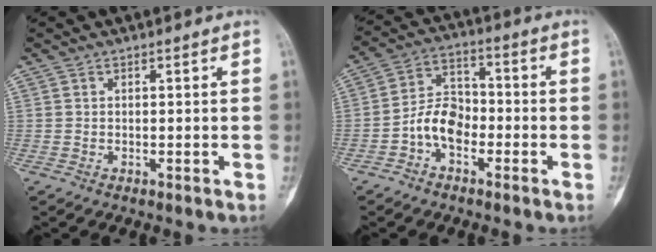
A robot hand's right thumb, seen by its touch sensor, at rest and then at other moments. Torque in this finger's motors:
{"motor_torque": [0.06, -0.03, 0.56, -0.49, 0.06]}